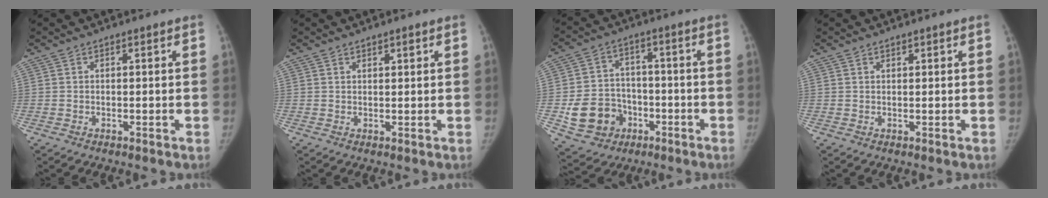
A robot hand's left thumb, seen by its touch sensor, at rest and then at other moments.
{"total": 1.3, "force": [0.9, 0.5, 0.8], "torque": [-0.005, -0.004, 0.014]}
{"total": 11.6, "force": [-3.6, 10.1, 4.4], "torque": [-0.055, 0.025, -0.049]}
{"total": 0.6, "force": [0.5, 0.2, 0.2], "torque": [-0.001, -0.004, 0.009]}